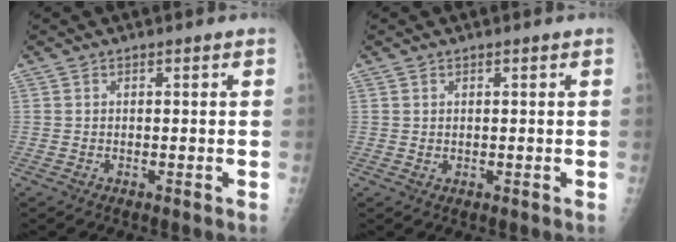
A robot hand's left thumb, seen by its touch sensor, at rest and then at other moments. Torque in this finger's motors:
{"motor_torque": [0.00, -0.11, 0.22, -0.04, 0.00]}